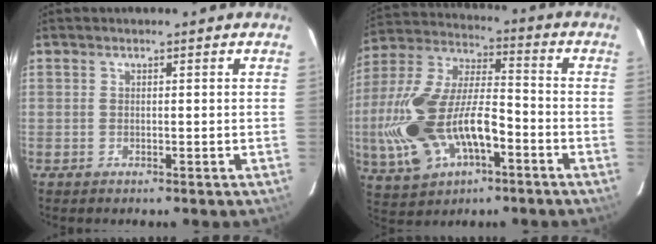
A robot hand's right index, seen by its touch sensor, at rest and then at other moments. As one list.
[{"total": 22.0, "force": [-6.9, 11.0, 17.7], "torque": [-0.403, -0.011, -0.116]}]